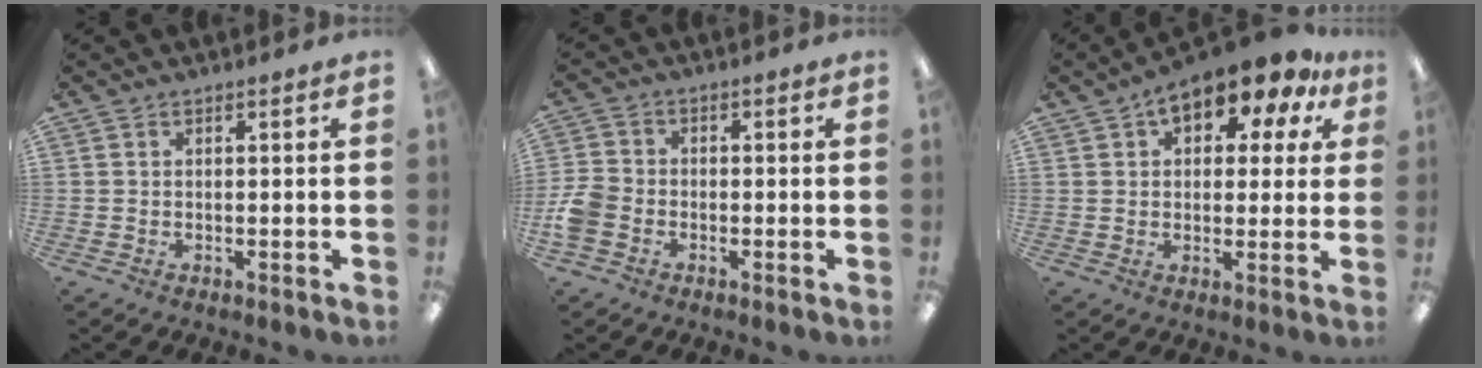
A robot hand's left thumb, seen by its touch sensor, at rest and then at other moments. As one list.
[{"total": 5.7, "force": [-2.4, 4.4, 2.7], "torque": [-0.054, 0.016, -0.040]}, {"total": 11.1, "force": [7.2, 5.3, 6.6], "torque": [-0.093, -0.037, 0.123]}]